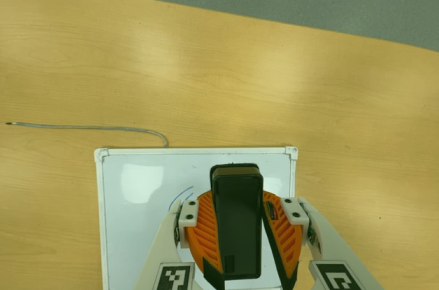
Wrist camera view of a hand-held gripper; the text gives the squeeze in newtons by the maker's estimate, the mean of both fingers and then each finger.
{"total": 9.5, "left": 9.2, "right": 9.8}